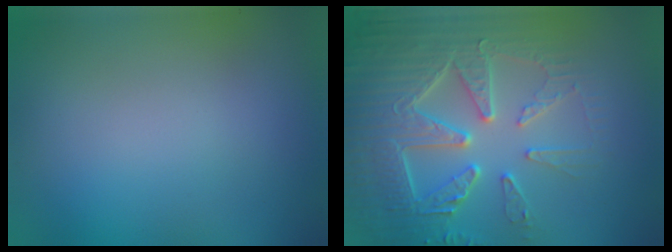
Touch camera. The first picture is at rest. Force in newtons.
{"total": 7.2, "press": 5.9, "slide": 4.2}